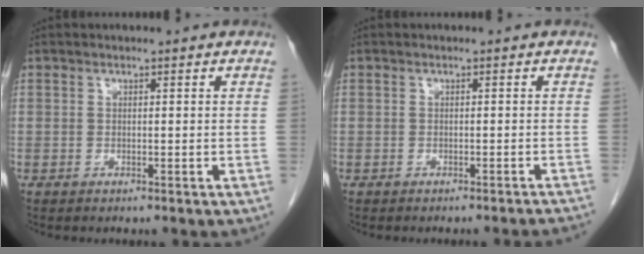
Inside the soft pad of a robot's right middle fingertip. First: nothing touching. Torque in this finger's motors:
{"motor_torque": [0.06, -0.05, 0.00, 0.00]}